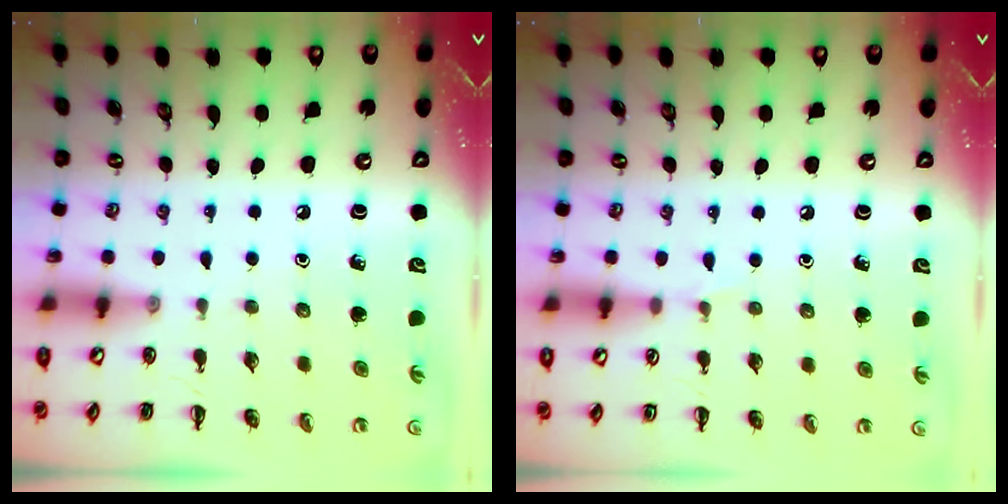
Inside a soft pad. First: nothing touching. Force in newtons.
{"total": 3.6, "press": 3.3, "slide": 1.3}